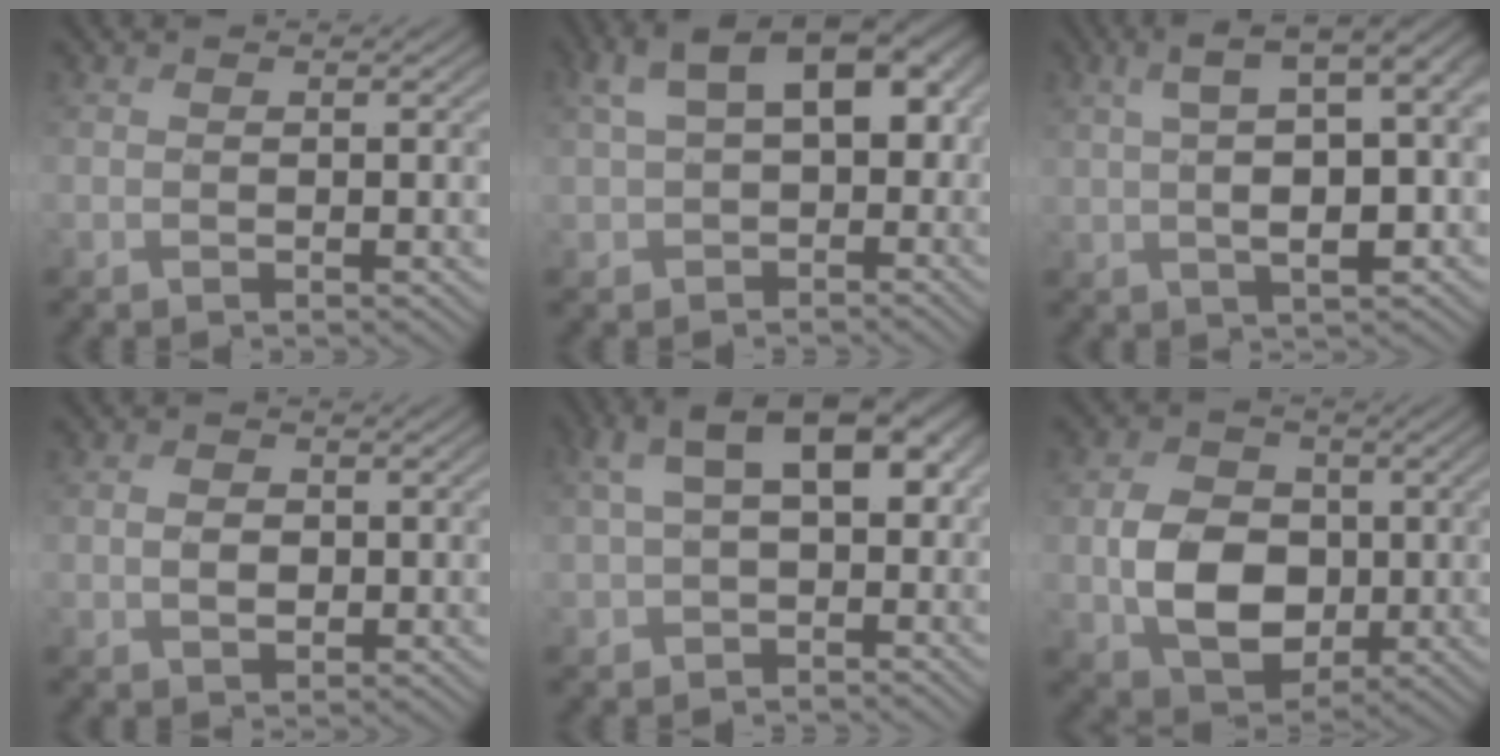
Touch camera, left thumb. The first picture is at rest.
{"total": 10.6, "force": [1.4, 7.2, 7.7], "torque": [-0.152, -0.010, 0.032]}
{"total": 10.3, "force": [1.4, 4.2, 9.3], "torque": [-0.176, 0.009, 0.024]}
{"total": 2.0, "force": [-0.2, 1.6, 1.1], "torque": [-0.025, -0.004, -0.003]}
{"total": 9.3, "force": [1.3, 6.1, 6.9], "torque": [-0.141, -0.002, 0.024]}
{"total": 8.5, "force": [-0.8, 6.7, 5.2], "torque": [-0.115, -0.011, -0.018]}